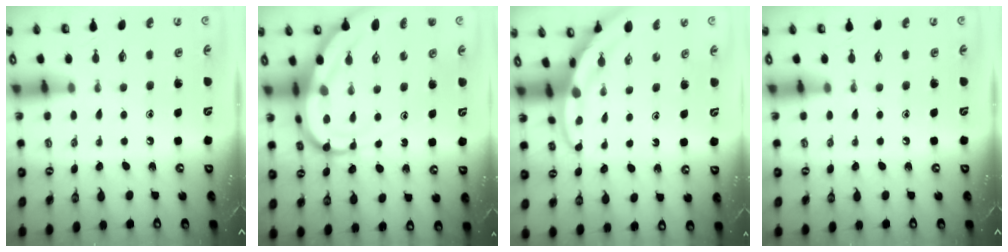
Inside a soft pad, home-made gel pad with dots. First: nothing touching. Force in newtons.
{"total": 14.4, "press": 14.3, "slide": 1.5}
{"total": 3.2, "press": 3.2, "slide": 0.3}
{"total": 0.0}